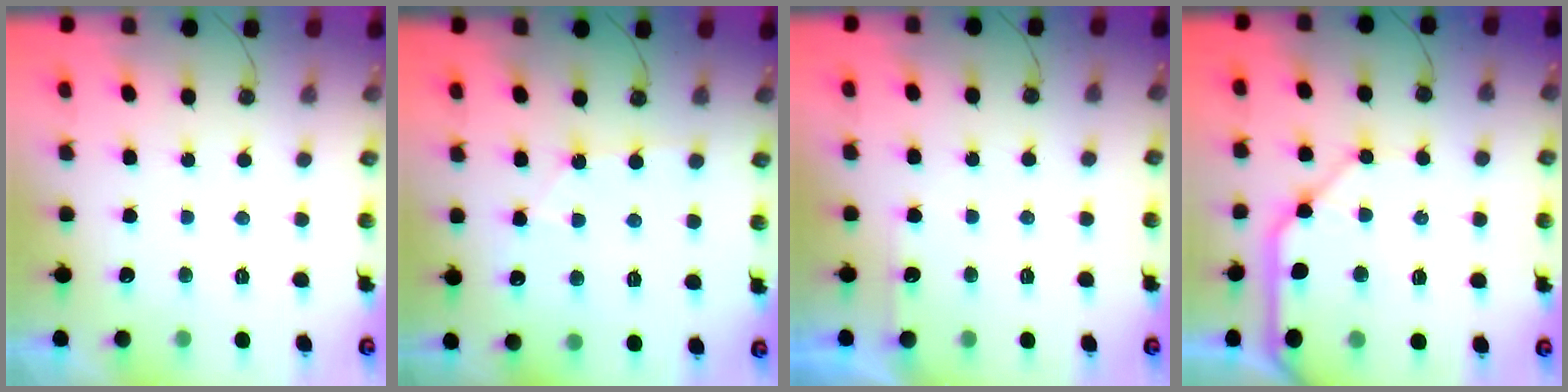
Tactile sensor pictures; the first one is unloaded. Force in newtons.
{"total": 4.7, "press": 4.6, "slide": 0.7}
{"total": 2.6, "press": 2.6, "slide": 0.5}
{"total": 14.1, "press": 13.9, "slide": 2.2}